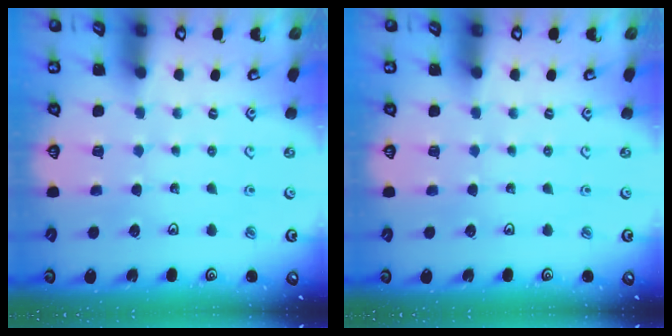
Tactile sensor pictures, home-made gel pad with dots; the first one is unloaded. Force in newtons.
{"total": 0.0}